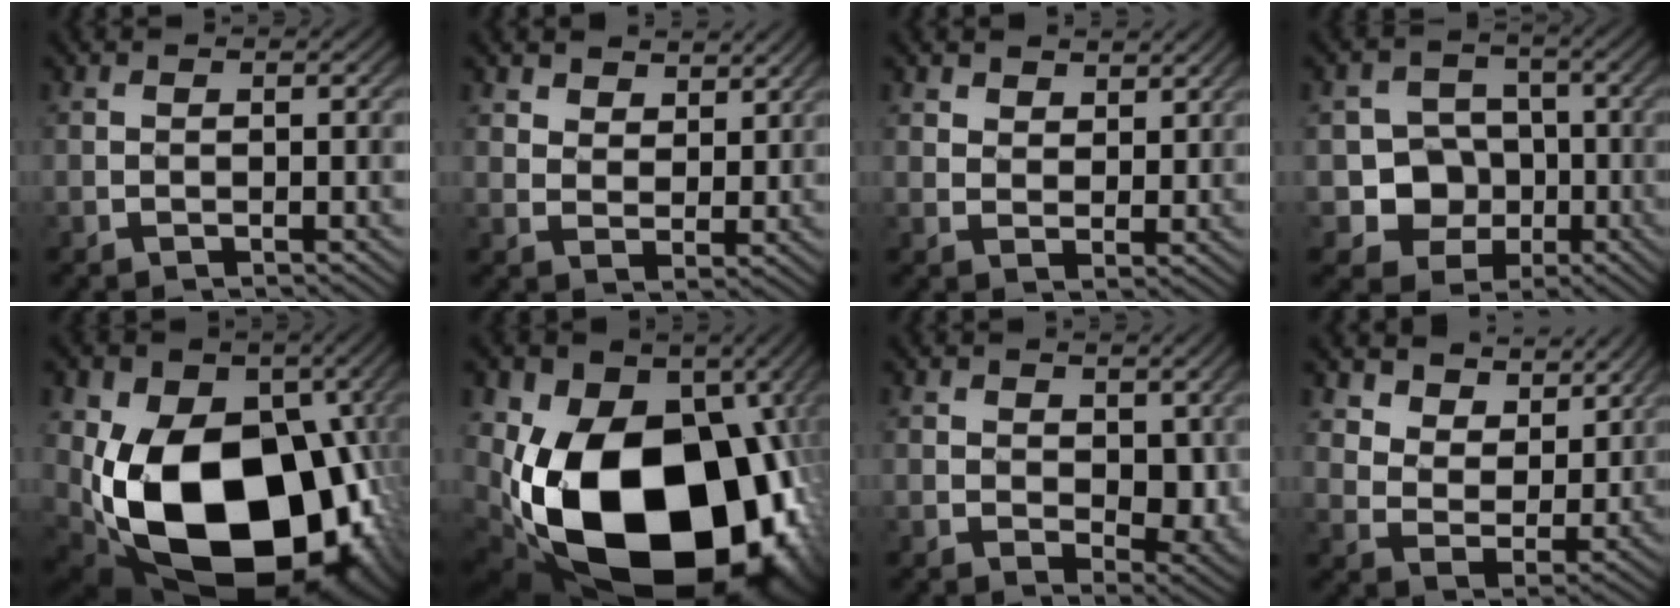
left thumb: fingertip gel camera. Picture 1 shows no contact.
{"total": 5.4, "force": [3.7, 3.3, 2.0], "torque": [-0.057, -0.013, 0.068]}
{"total": 4.3, "force": [2.9, 2.6, 1.6], "torque": [-0.048, -0.012, 0.051]}
{"total": 6.9, "force": [-1.9, 6.3, 2.1], "torque": [-0.037, -0.004, -0.058]}
{"total": 20.5, "force": [-3.2, 14.3, 14.3], "torque": [-0.284, -0.060, -0.027]}
{"total": 22.3, "force": [-5.1, 15.2, 15.5], "torque": [-0.337, -0.064, -0.046]}
{"total": 6.6, "force": [1.6, 4.3, 4.8], "torque": [-0.103, -0.007, 0.028]}
{"total": 8.0, "force": [5.2, 5.0, 3.6], "torque": [-0.080, 0.001, 0.076]}